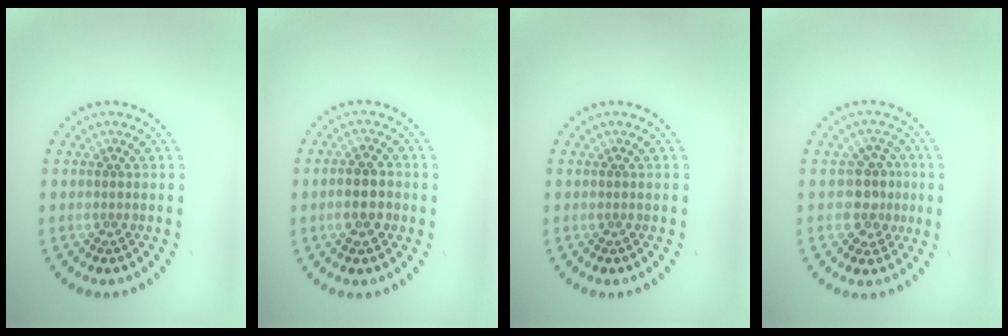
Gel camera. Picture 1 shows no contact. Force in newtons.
{"total": 2.9, "press": 2.8, "slide": 0.6}
{"total": 0.0}
{"total": 3.2, "press": 3.0, "slide": 1.1}